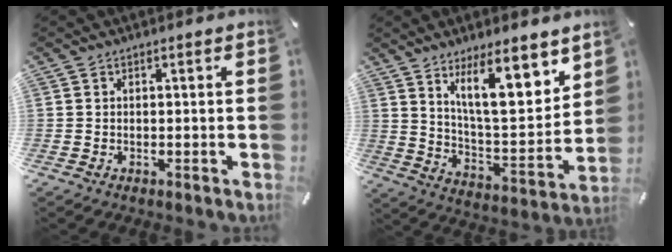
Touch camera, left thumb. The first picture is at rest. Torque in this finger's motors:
{"motor_torque": [2.93, 2.09, 1.55, -1.22, 0.54]}